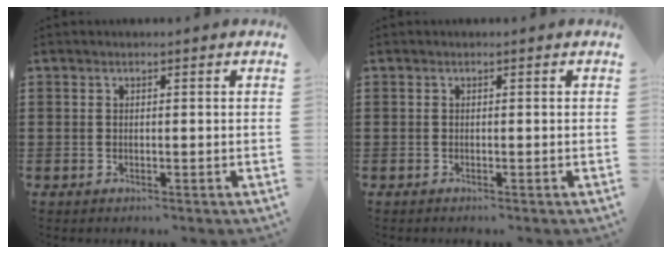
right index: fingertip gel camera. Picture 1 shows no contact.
{"total": 0.0}